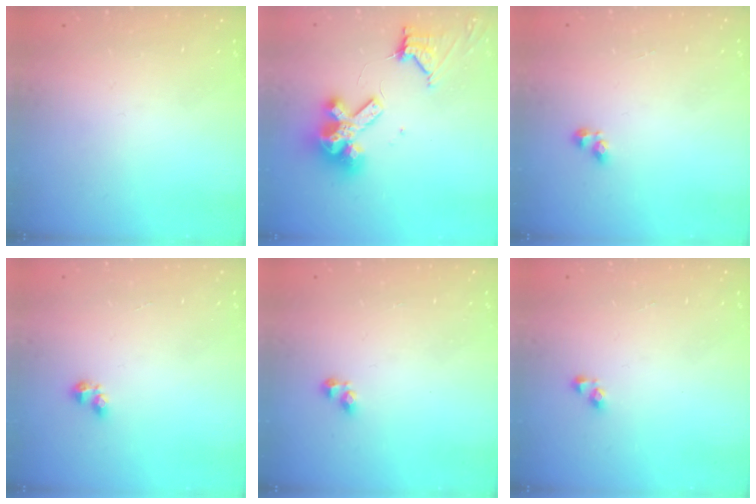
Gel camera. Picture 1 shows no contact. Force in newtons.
{"total": 14.3, "press": 14.2, "slide": 1.7}
{"total": 3.0, "press": 2.9, "slide": 0.6}
{"total": 2.6, "press": 2.5, "slide": 0.5}
{"total": 2.8, "press": 2.8, "slide": 0.3}
{"total": 3.9, "press": 3.8, "slide": 0.7}